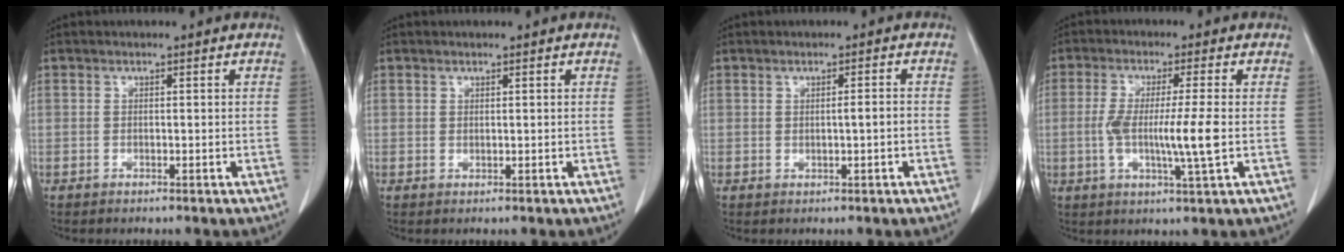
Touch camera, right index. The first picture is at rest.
{"total": 0.0}
{"total": 1.7, "force": [-0.1, 0.2, 1.7], "torque": [-0.033, 0.000, 0.000]}
{"total": 8.8, "force": [-1.0, 0.0, 8.7], "torque": [-0.167, -0.009, -0.021]}